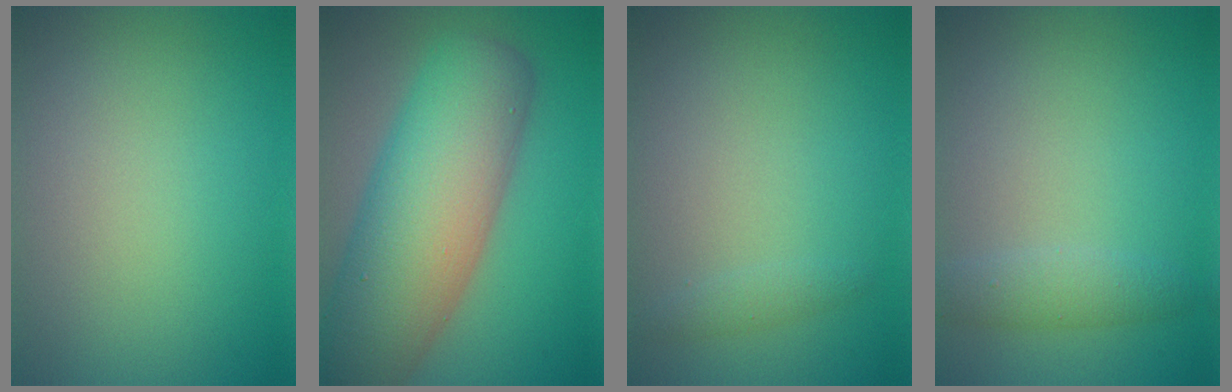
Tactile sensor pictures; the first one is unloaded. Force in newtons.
{"total": 12.4, "press": 12.4, "slide": 0.6}
{"total": 1.0, "press": 1.0, "slide": 0.0}
{"total": 2.1, "press": 2.1, "slide": 0.1}